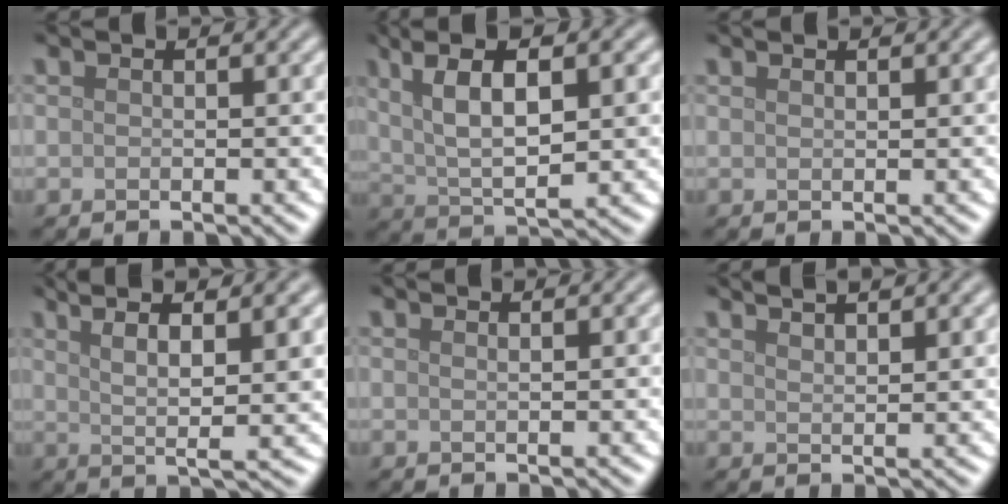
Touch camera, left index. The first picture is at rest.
{"total": 7.8, "force": [2.2, 2.9, 6.8], "torque": [-0.120, 0.005, 0.037]}
{"total": 0.6, "force": [0.5, 0.1, 0.3], "torque": [-0.001, 0.001, 0.010]}
{"total": 6.9, "force": [3.0, 1.5, 6.0], "torque": [-0.078, 0.013, 0.046]}
{"total": 0.6, "force": [0.4, 0.2, 0.4], "torque": [-0.001, 0.000, 0.004]}
{"total": 3.6, "force": [2.8, 0.9, 2.0], "torque": [-0.005, 0.015, 0.024]}